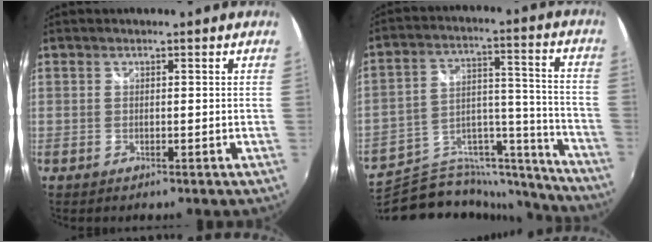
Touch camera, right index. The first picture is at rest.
{"total": 23.7, "force": [-20.6, 9.0, 7.5], "torque": [-0.126, 0.054, -0.297]}